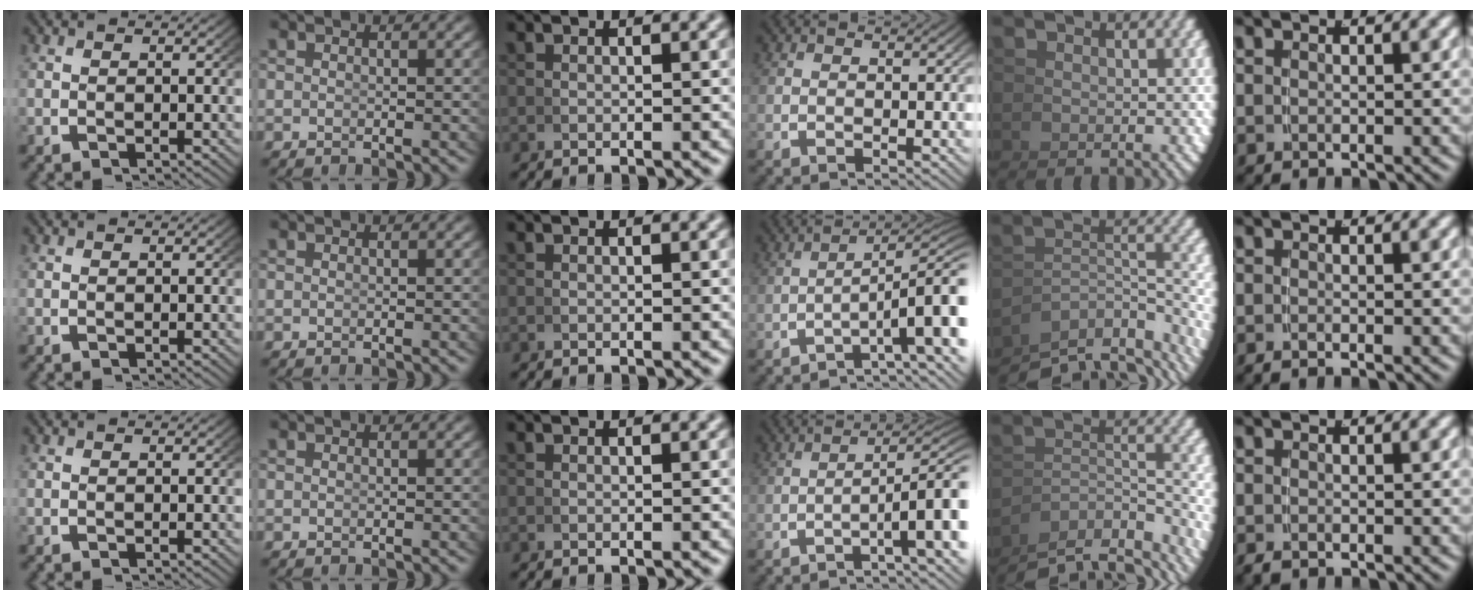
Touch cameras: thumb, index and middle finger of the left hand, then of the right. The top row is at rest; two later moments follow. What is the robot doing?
{"motion": "grasp_and_lifting", "object": "whiteboard"}